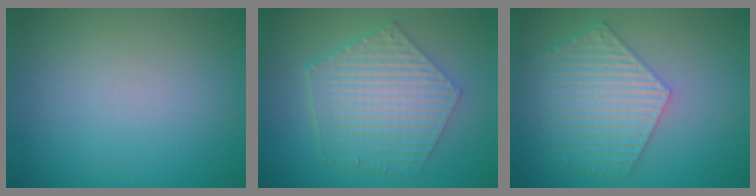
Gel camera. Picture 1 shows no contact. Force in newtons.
{"total": 6.6, "press": 5.0, "slide": 4.4}
{"total": 6.4, "press": 4.9, "slide": 4.2}